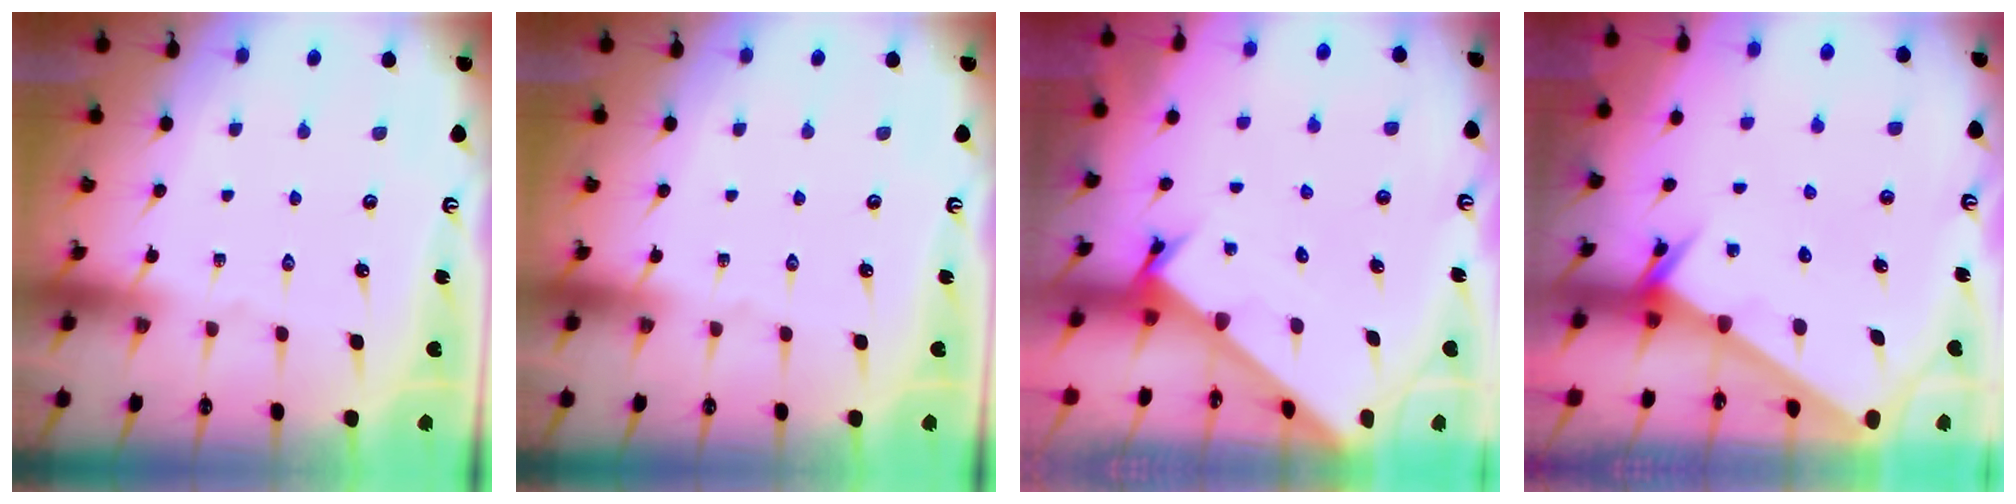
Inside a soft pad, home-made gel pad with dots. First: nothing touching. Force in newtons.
{"total": 0.0}
{"total": 2.3, "press": 2.3, "slide": 0.2}
{"total": 2.4, "press": 2.4, "slide": 0.1}